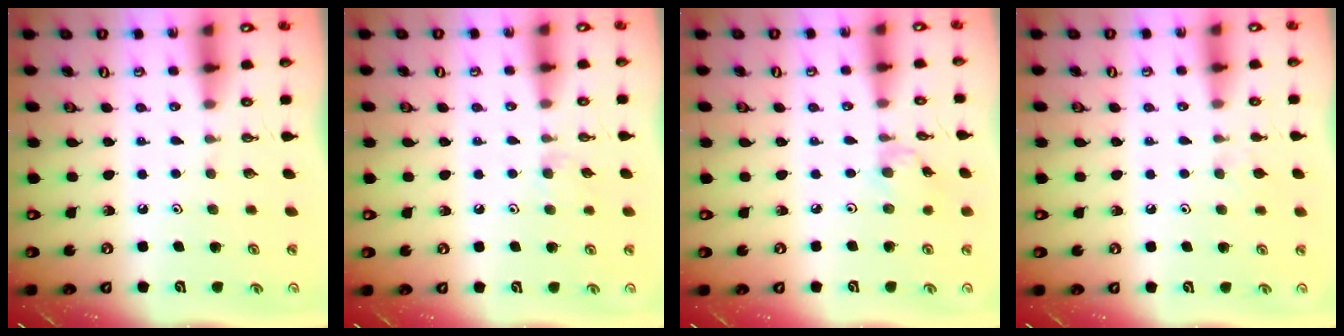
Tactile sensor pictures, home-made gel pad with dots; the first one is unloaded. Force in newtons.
{"total": 4.1, "press": 4.1, "slide": 0.6}
{"total": 0.9, "press": 0.8, "slide": 0.2}
{"total": 3.2, "press": 3.1, "slide": 0.6}